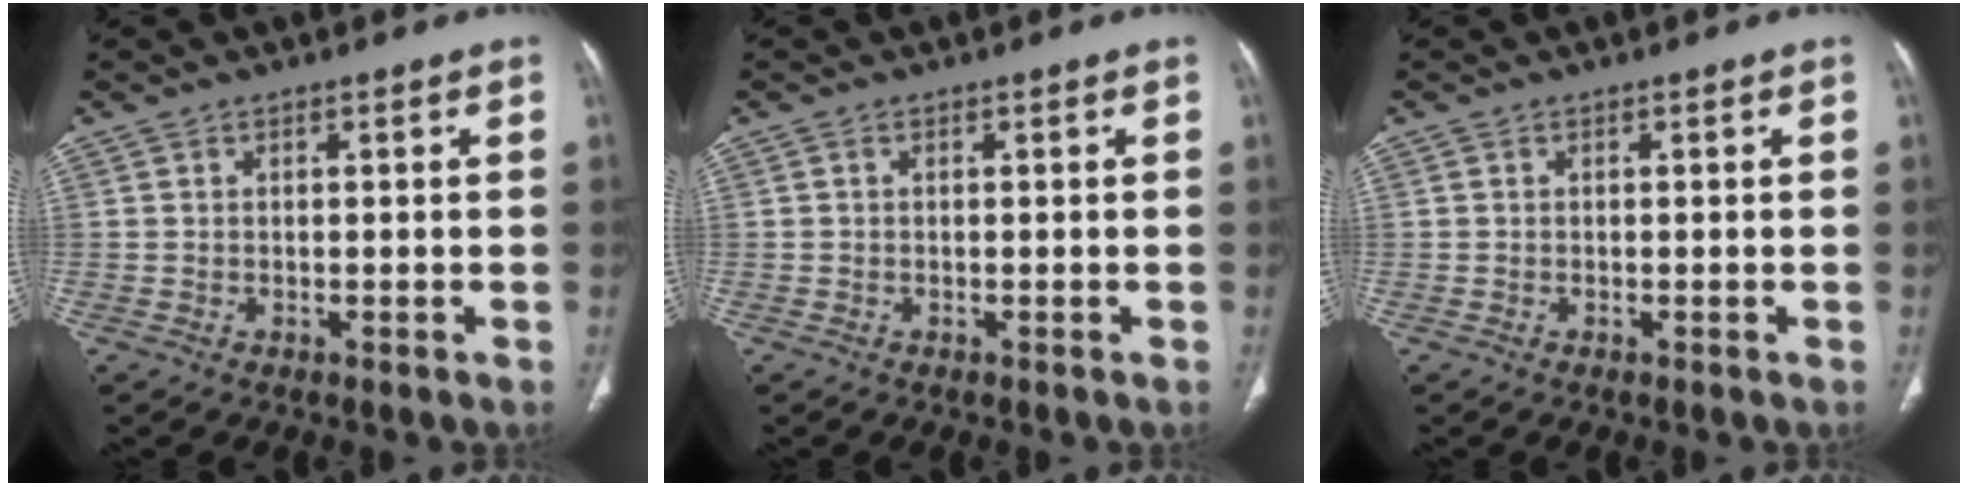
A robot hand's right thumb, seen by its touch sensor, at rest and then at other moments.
{"total": 0.0}
{"total": 0.0}